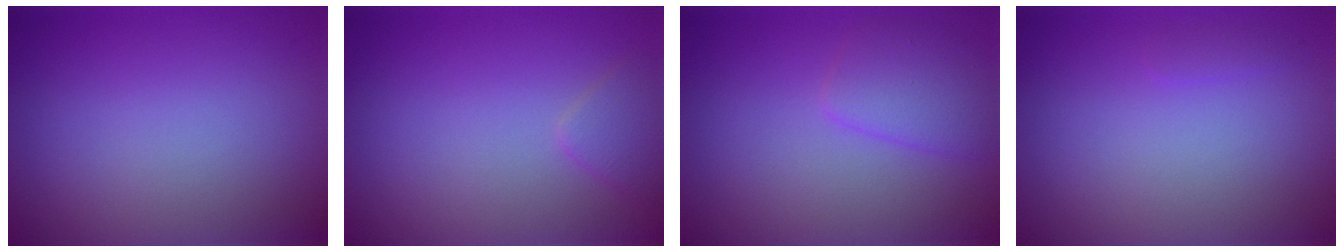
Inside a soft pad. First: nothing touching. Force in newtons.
{"total": 1.4, "press": 1.4, "slide": 0.1}
{"total": 2.7, "press": 2.7, "slide": 0.1}
{"total": 0.6, "press": 0.6, "slide": 0.0}